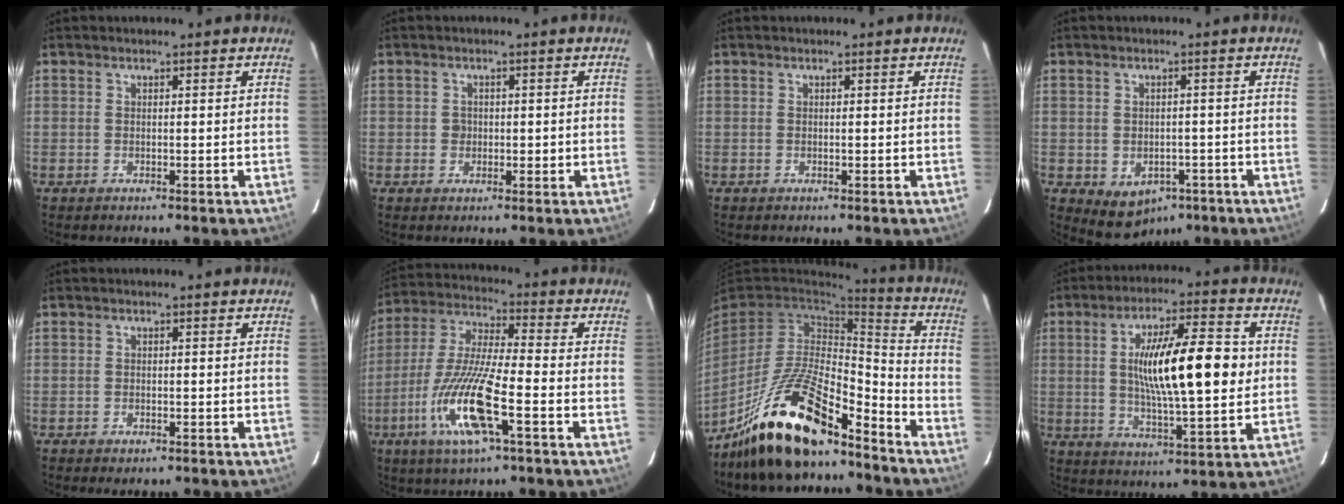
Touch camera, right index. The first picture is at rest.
{"total": 1.7, "force": [0.0, 1.5, 0.8], "torque": [-0.013, 0.002, 0.002]}
{"total": 0.0}
{"total": 6.1, "force": [-2.9, 4.5, 2.8], "torque": [-0.043, 0.005, -0.027]}
{"total": 2.3, "force": [-1.8, 1.0, 1.0], "torque": [-0.013, -0.002, -0.020]}
{"total": 14.6, "force": [-5.6, 1.4, 13.4], "torque": [-0.280, -0.014, -0.108]}
{"total": 19.4, "force": [-14.5, 4.9, 12.0], "torque": [-0.237, -0.001, -0.261]}
{"total": 16.1, "force": [1.6, 2.8, 15.8], "torque": [-0.267, 0.010, 0.026]}